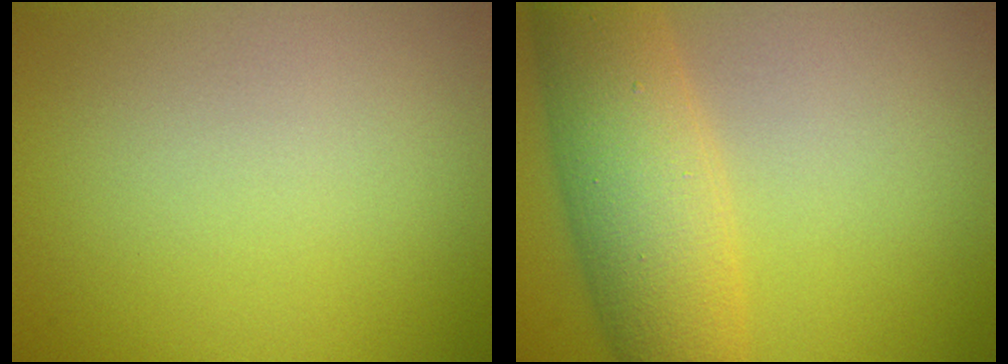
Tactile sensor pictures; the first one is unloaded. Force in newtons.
{"total": 7.4, "press": 7.4, "slide": 0.2}